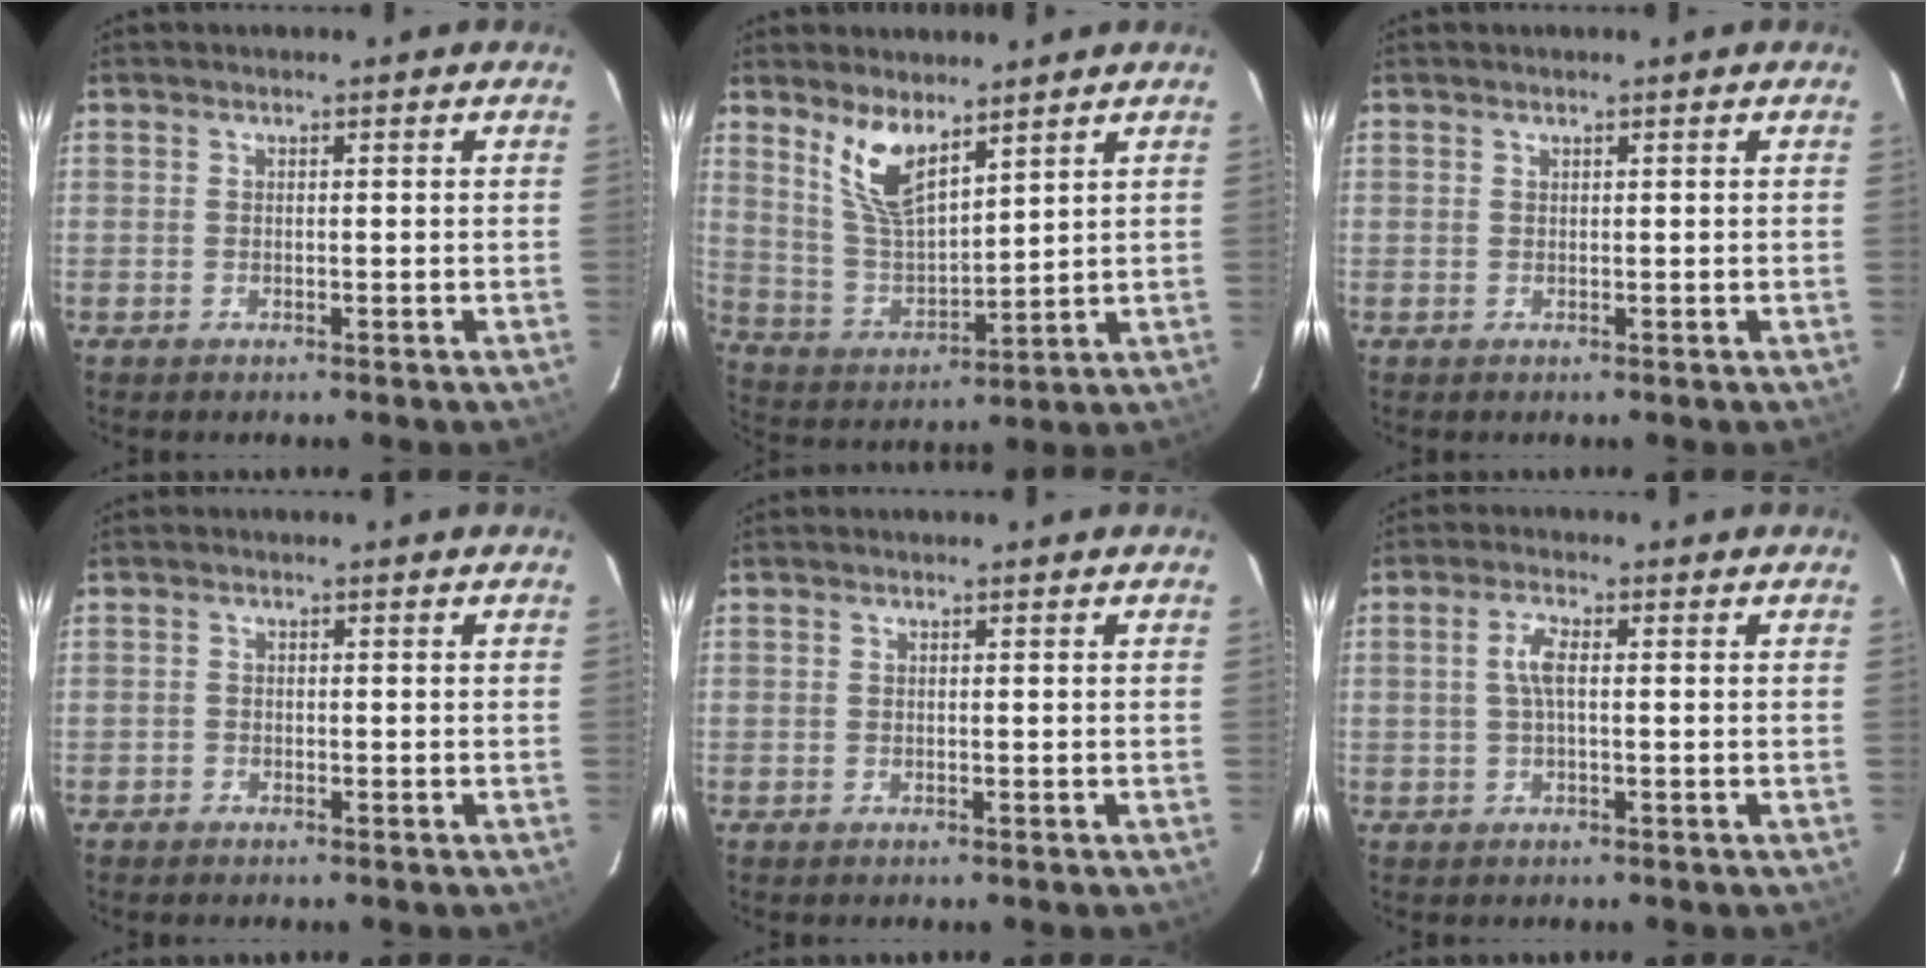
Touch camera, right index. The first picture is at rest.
{"total": 9.4, "force": [6.2, 3.4, 6.2], "torque": [-0.124, -0.004, 0.133]}
{"total": 0.0}
{"total": 0.7, "force": [-0.6, 0.3, -0.1], "torque": [-0.001, 0.003, -0.014]}
{"total": 0.0}
{"total": 3.5, "force": [0.3, 1.1, 3.3], "torque": [-0.068, 0.006, 0.006]}